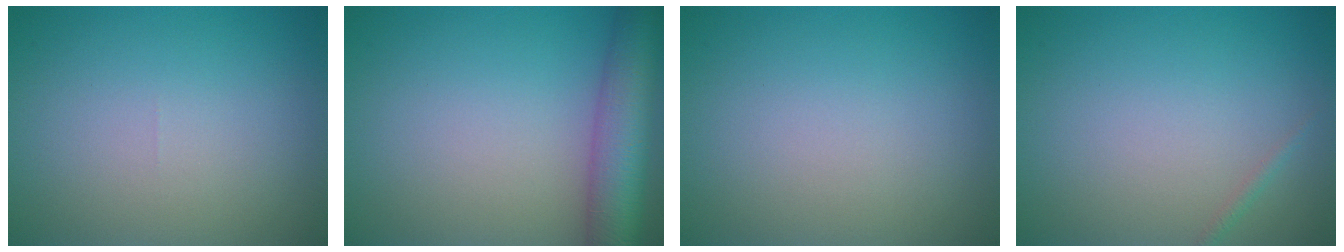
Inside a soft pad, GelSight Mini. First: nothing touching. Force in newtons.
{"total": 7.5, "press": 7.5, "slide": 0.4}
{"total": 0.0}
{"total": 0.6, "press": 0.6, "slide": 0.0}